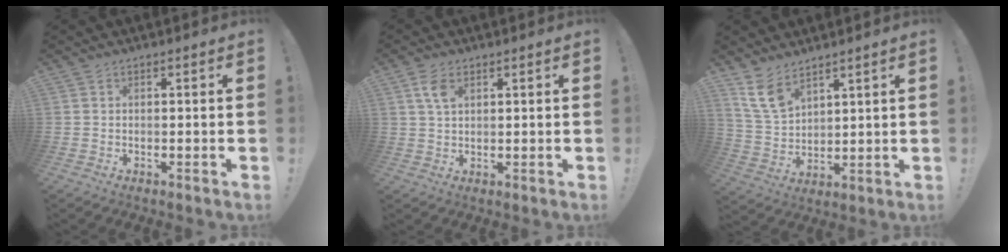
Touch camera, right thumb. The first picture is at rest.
{"total": 5.1, "force": [2.3, 2.7, 3.7], "torque": [-0.068, -0.002, 0.043]}
{"total": 9.7, "force": [7.1, 5.0, 4.4], "torque": [-0.093, -0.037, 0.142]}